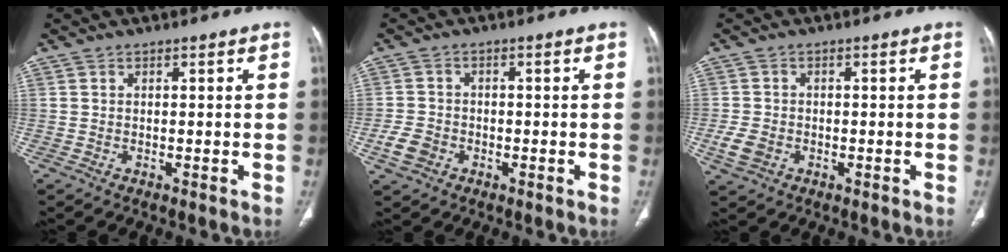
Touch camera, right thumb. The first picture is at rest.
{"total": 4.4, "force": [-1.7, 3.4, 2.1], "torque": [-0.039, 0.013, -0.030]}
{"total": 4.2, "force": [-1.2, 3.2, 2.3], "torque": [-0.048, 0.004, -0.018]}